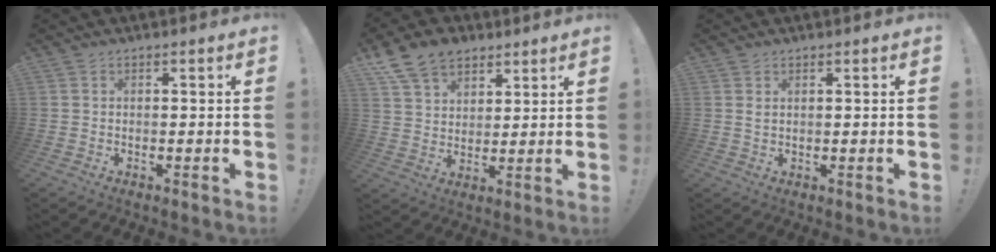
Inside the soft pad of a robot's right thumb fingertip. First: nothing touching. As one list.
[{"total": 11.9, "force": [7.7, 7.9, 4.4], "torque": [-0.074, -0.039, 0.152]}, {"total": 1.5, "force": [0.8, 0.7, 1.0], "torque": [-0.010, -0.004, 0.013]}]